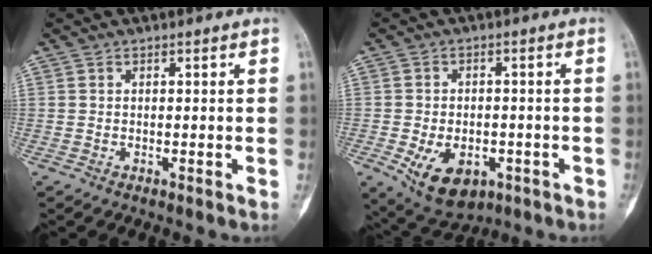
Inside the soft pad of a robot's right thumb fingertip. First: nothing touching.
{"total": 10.4, "force": [-3.9, 6.8, 6.9], "torque": [-0.098, 0.007, -0.046]}